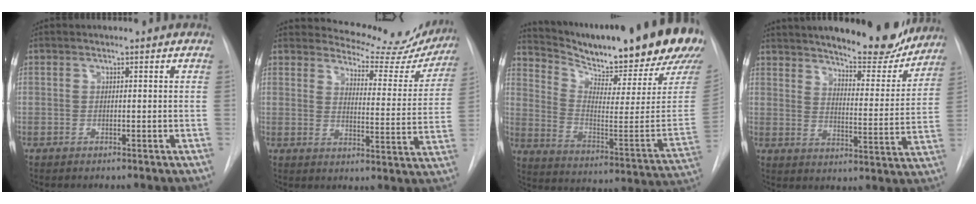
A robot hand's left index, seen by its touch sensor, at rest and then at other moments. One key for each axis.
{"total": 16.7, "fx": 15.7, "fy": 4.5, "fz": 3.2, "tx": -0.018, "ty": -0.057, "tz": 0.168}
{"total": 28.5, "fx": 24.3, "fy": 2.6, "fz": 14.7, "tx": -0.256, "ty": -0.093, "tz": 0.332}
{"total": 18.3, "fx": 16.3, "fy": 3.6, "fz": 7.4, "tx": -0.102, "ty": -0.026, "tz": 0.216}